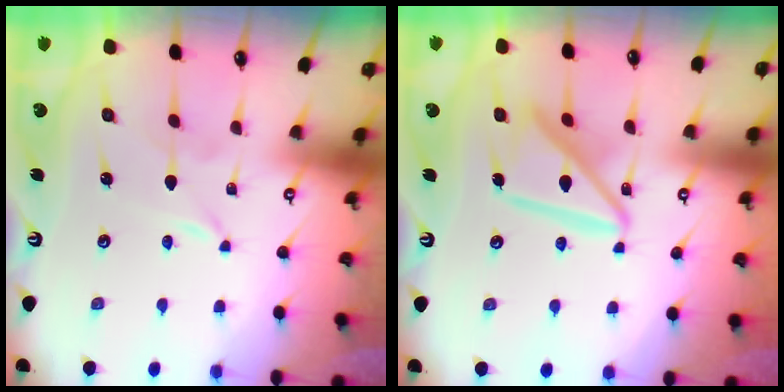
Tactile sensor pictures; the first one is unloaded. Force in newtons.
{"total": 14.4, "press": 14.3, "slide": 1.5}